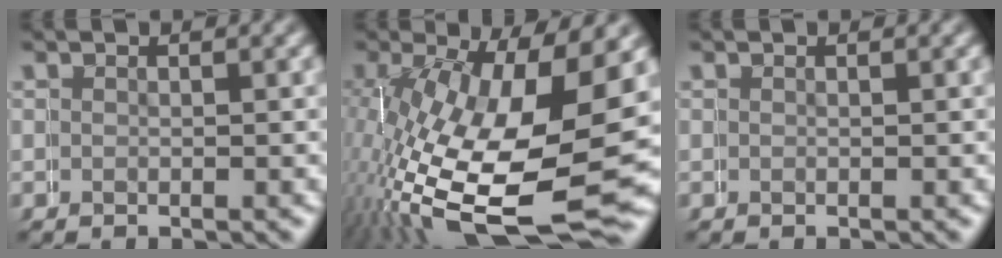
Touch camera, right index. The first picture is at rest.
{"total": 14.2, "force": [-3.2, 7.2, 11.8], "torque": [-0.230, -0.056, -0.012]}
{"total": 0.0}